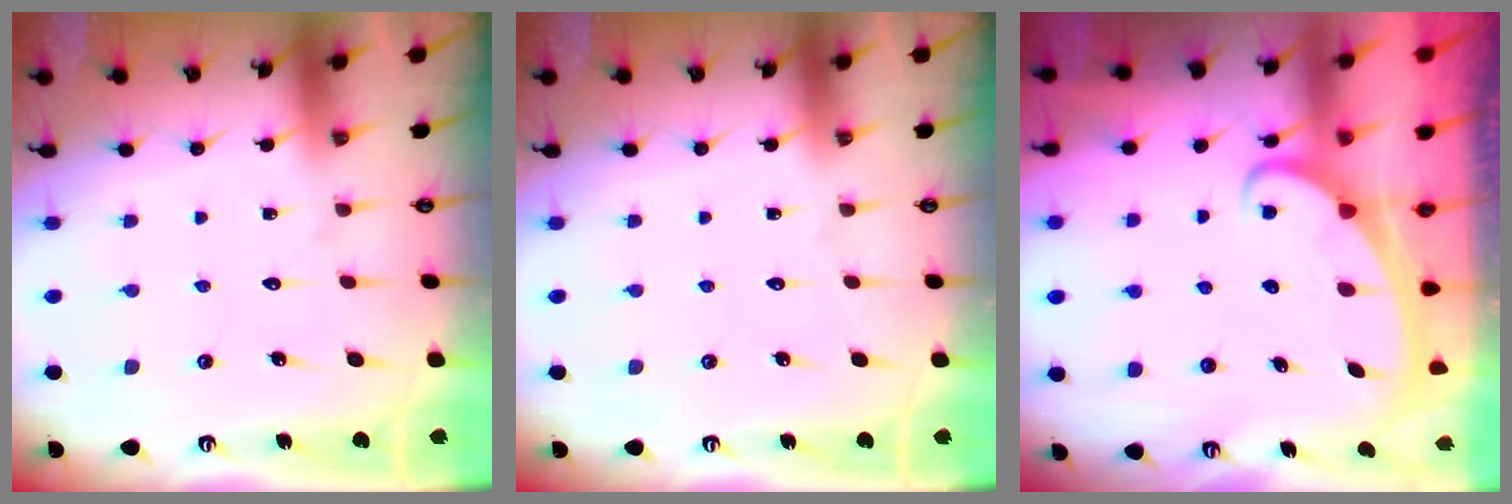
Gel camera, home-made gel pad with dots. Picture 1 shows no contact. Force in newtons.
{"total": 0.0}
{"total": 2.4, "press": 2.4, "slide": 0.3}